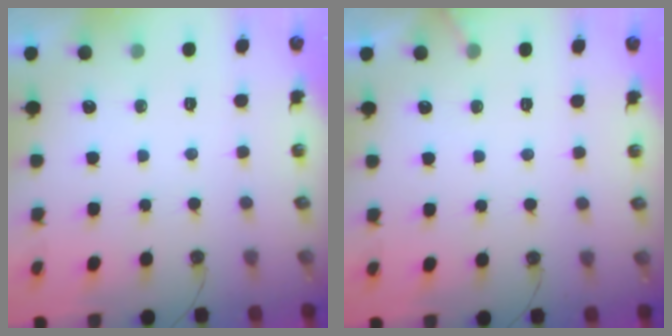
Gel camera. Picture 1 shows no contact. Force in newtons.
{"total": 2.9, "press": 2.9, "slide": 0.2}